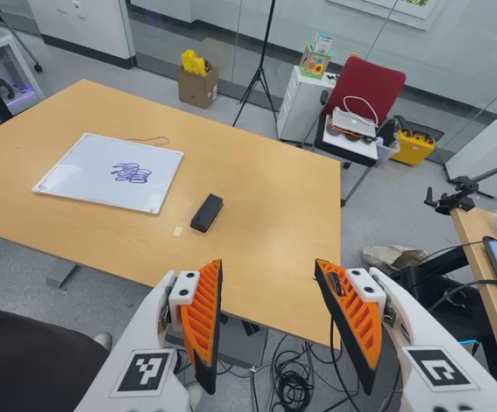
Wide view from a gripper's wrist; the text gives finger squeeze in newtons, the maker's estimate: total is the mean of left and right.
{"total": 0.0}